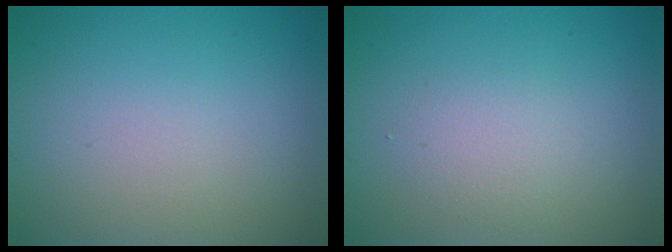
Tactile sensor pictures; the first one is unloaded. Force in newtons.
{"total": 1.6, "press": 1.6, "slide": 0.1}